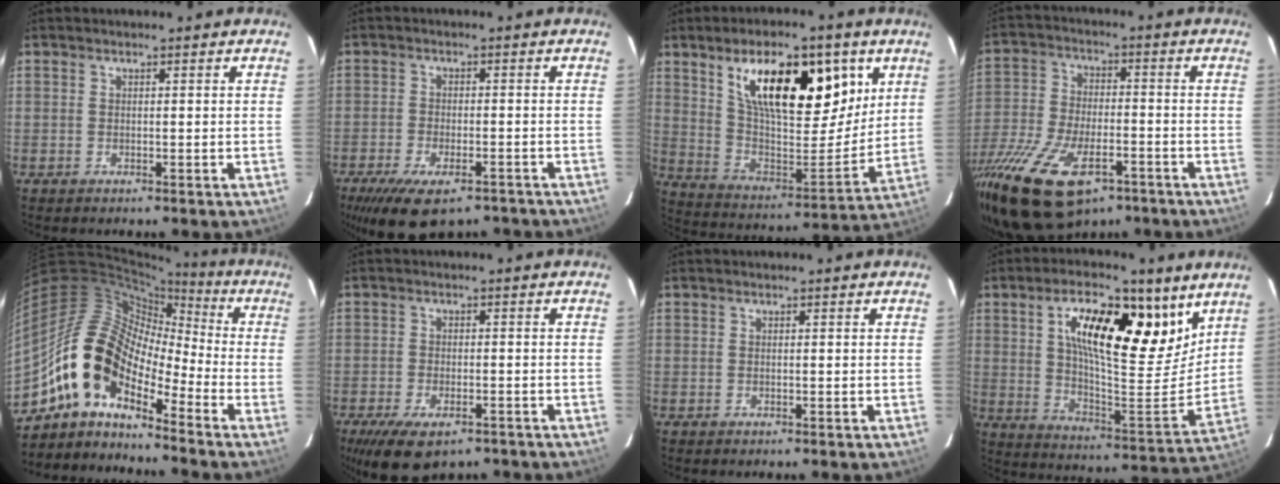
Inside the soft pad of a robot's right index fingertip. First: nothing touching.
{"total": 13.8, "force": [-9.9, 5.7, 7.7], "torque": [-0.164, -0.024, -0.152]}
{"total": 22.7, "force": [10.8, 10.1, 17.2], "torque": [-0.280, 0.013, 0.193]}
{"total": 26.5, "force": [-15.2, 12.9, 17.4], "torque": [-0.391, -0.061, -0.255]}
{"total": 14.4, "force": [-8.9, 6.7, 9.1], "torque": [-0.155, 0.008, -0.188]}
{"total": 10.5, "force": [-7.0, 4.8, 6.2], "torque": [-0.133, -0.023, -0.109]}
{"total": 0.0}
{"total": 21.6, "force": [11.0, 8.0, 16.8], "torque": [-0.267, 0.013, 0.183]}